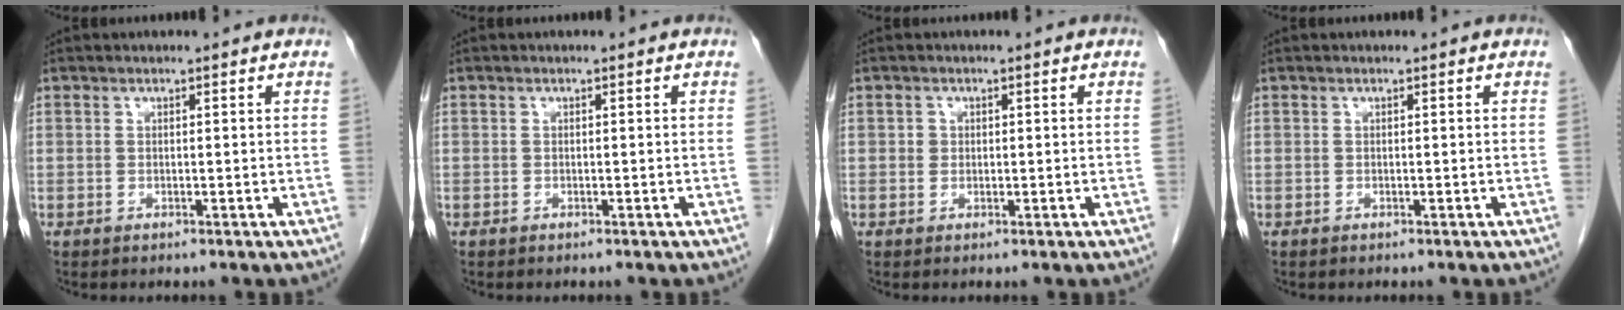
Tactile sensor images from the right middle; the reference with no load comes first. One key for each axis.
{"total": 0.0}
{"total": 1.0, "fx": 0.1, "fy": 0.9, "fz": 0.2, "tx": 0.001, "ty": 0.003, "tz": 0.001}
{"total": 0.0}